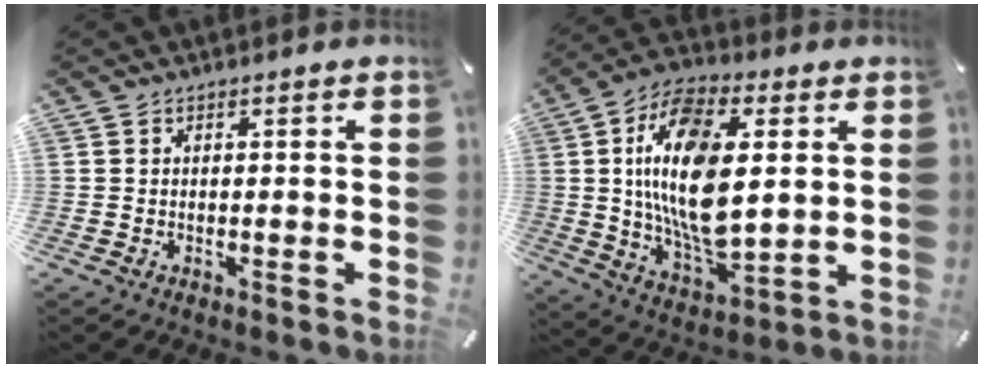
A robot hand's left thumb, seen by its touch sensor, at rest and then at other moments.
{"total": 19.4, "force": [3.8, 10.2, 16.0], "torque": [-0.329, -0.006, 0.062]}